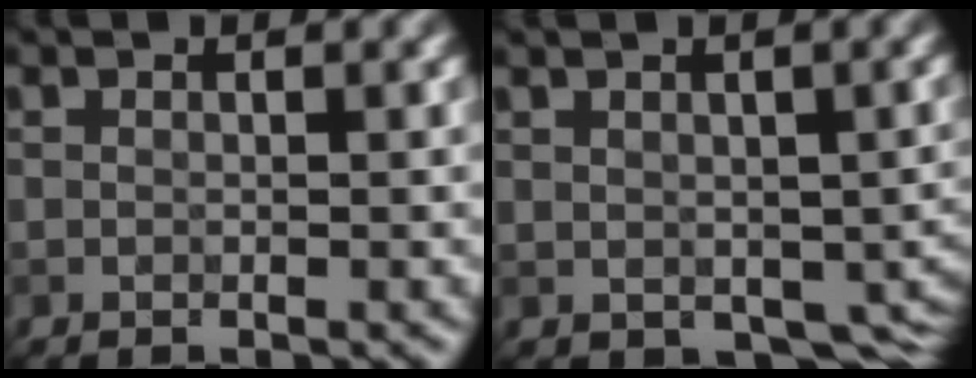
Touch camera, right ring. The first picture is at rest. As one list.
[{"total": 3.9, "force": [-0.9, 2.5, 2.8], "torque": [-0.060, -0.020, 0.026]}]